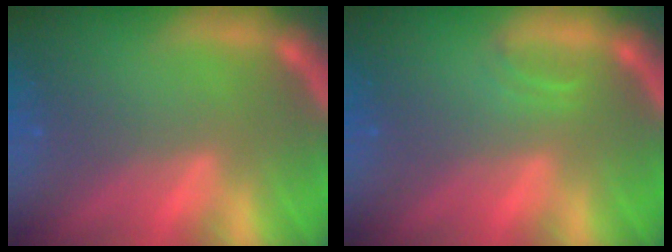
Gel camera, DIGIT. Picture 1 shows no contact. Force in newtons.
{"total": 0.9}